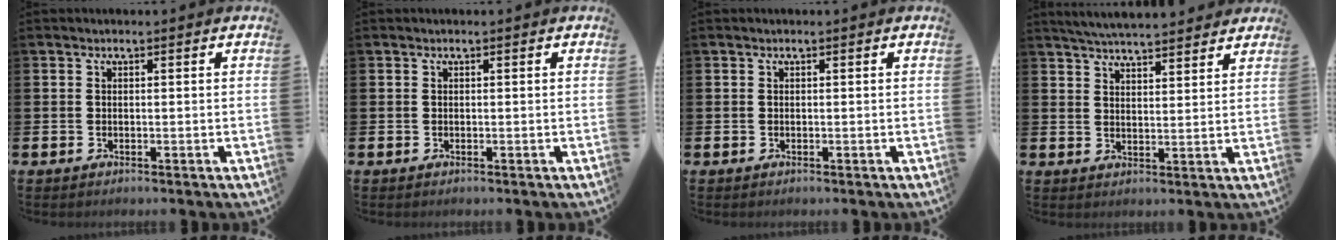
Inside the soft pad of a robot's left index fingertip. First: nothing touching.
{"total": 0.0}
{"total": 0.0}
{"total": 5.3, "force": [5.2, 0.6, 0.8], "torque": [-0.025, -0.024, 0.093]}